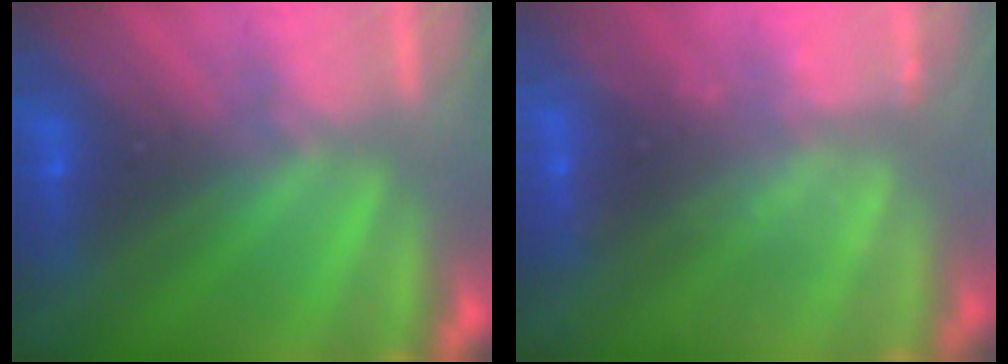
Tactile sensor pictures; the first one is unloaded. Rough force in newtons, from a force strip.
{"total": 2.3}